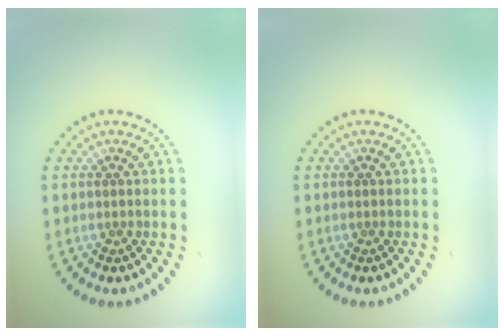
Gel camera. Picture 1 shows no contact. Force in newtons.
{"total": 0.0}